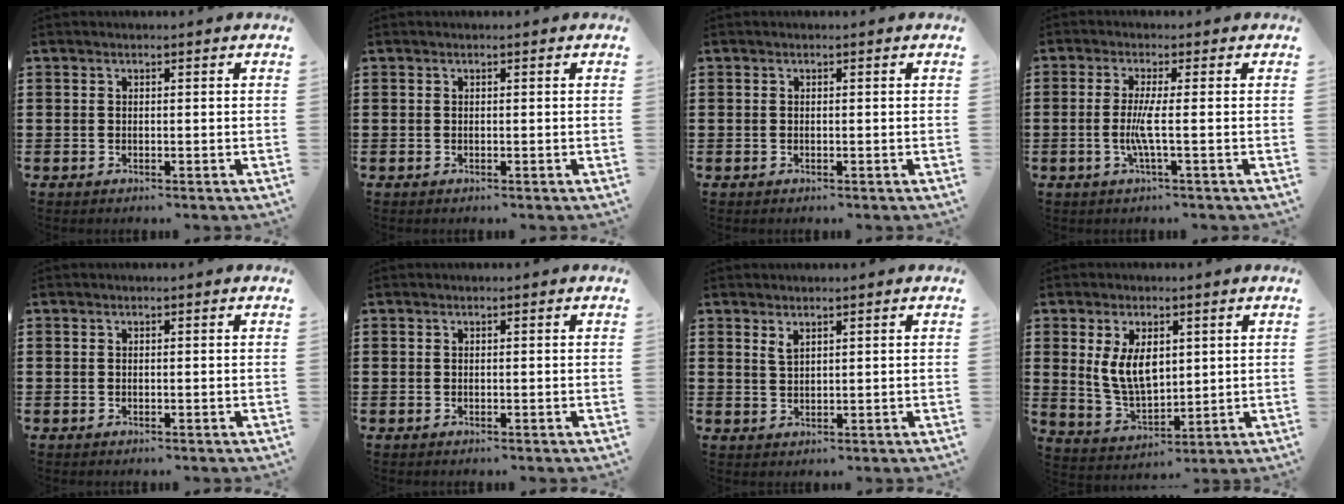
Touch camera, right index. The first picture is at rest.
{"total": 0.0}
{"total": 0.0}
{"total": 3.8, "force": [-0.7, -0.3, 3.7], "torque": [-0.081, -0.013, -0.021]}
{"total": 0.0}
{"total": 0.0}
{"total": 1.6, "force": [1.2, 0.4, 0.9], "torque": [-0.020, 0.002, 0.021]}
{"total": 7.4, "force": [1.9, 4.2, 5.8], "torque": [-0.127, 0.003, 0.030]}